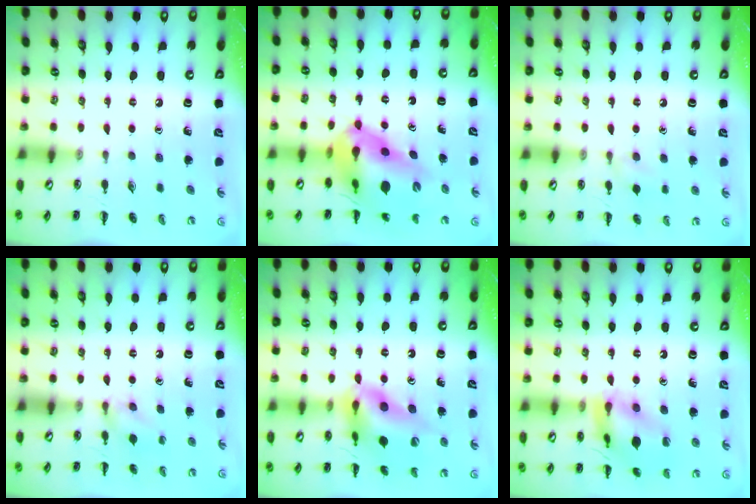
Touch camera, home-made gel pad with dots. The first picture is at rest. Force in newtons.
{"total": 15.5, "press": 14.8, "slide": 4.6}
{"total": 6.2, "press": 5.9, "slide": 2.0}
{"total": 3.6, "press": 3.4, "slide": 1.1}
{"total": 14.5, "press": 13.9, "slide": 4.1}
{"total": 13.5, "press": 13.5, "slide": 0.8}